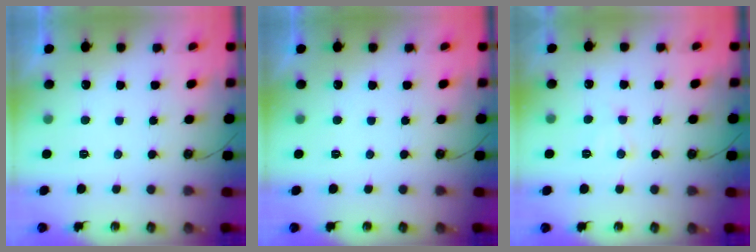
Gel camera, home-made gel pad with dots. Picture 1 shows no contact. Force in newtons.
{"total": 0.0}
{"total": 5.7, "press": 5.7, "slide": 0.9}